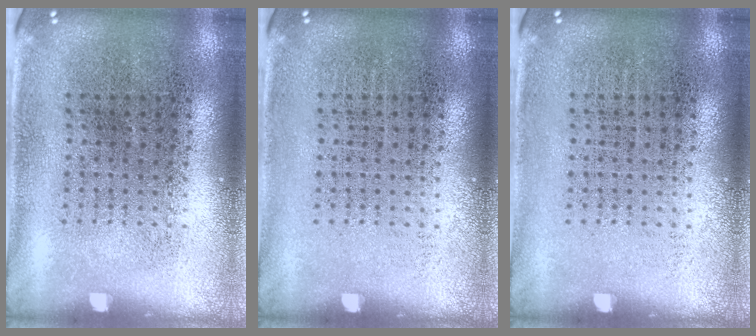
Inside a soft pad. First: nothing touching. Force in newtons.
{"total": 0.0}
{"total": 0.0}